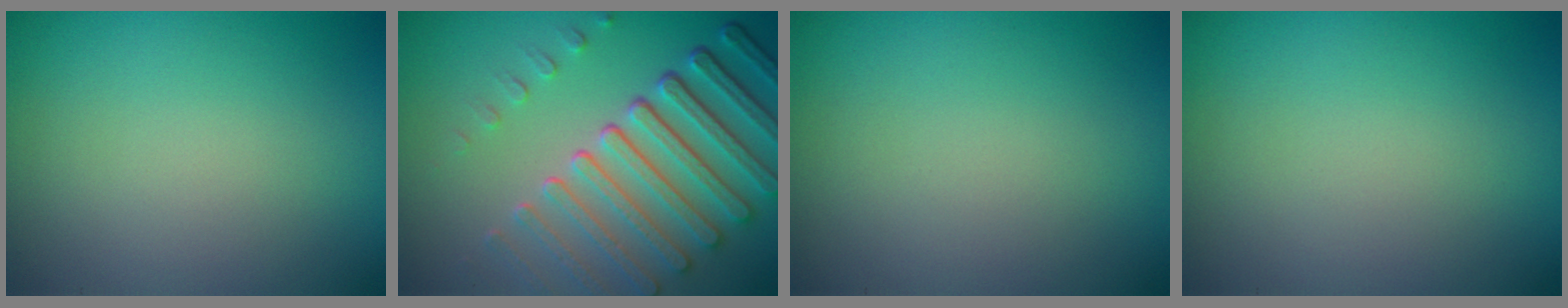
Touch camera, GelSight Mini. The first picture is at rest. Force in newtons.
{"total": 8.0, "press": 5.8, "slide": 5.5}
{"total": 0.0}
{"total": 0.0}